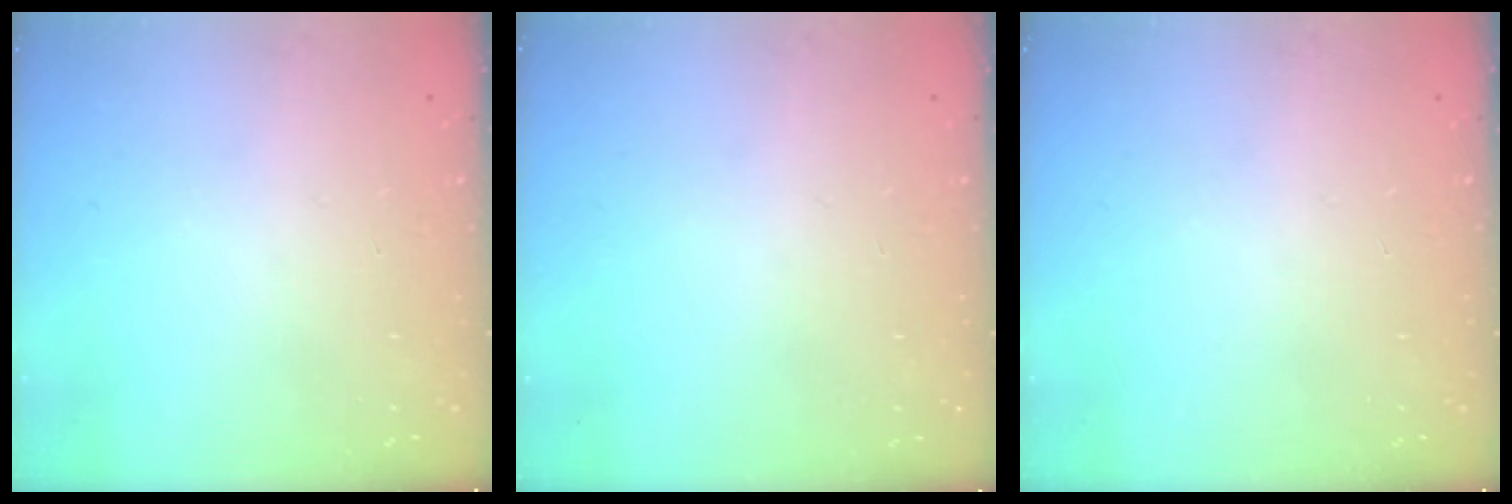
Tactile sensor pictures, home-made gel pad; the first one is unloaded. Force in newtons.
{"total": 0.0}
{"total": 0.0}